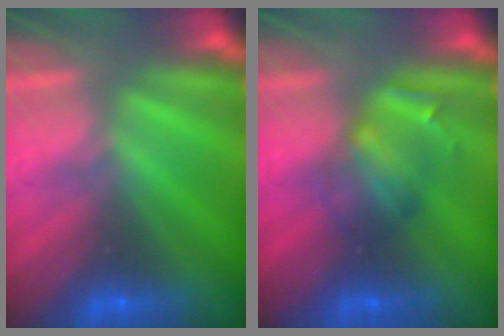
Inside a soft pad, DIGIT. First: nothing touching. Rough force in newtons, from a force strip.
{"total": 2.4}